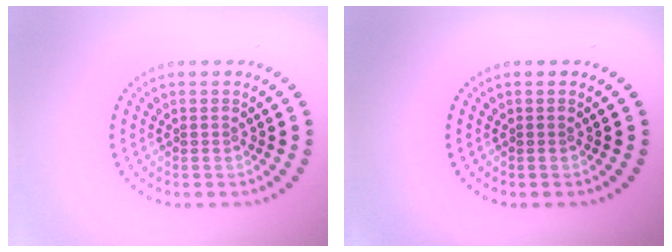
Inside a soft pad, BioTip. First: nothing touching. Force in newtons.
{"total": 0.0}